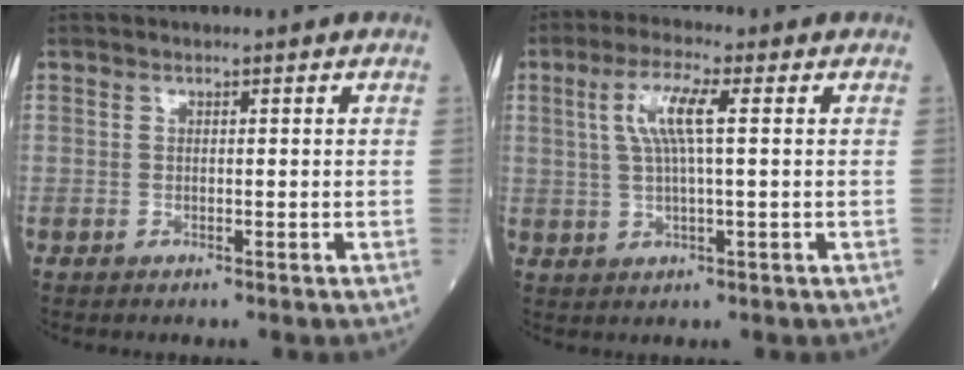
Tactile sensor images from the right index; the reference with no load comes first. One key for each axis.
{"total": 6.4, "fx": 1.6, "fy": 0.7, "fz": 6.2, "tx": -0.129, "ty": 0.009, "tz": 0.032}